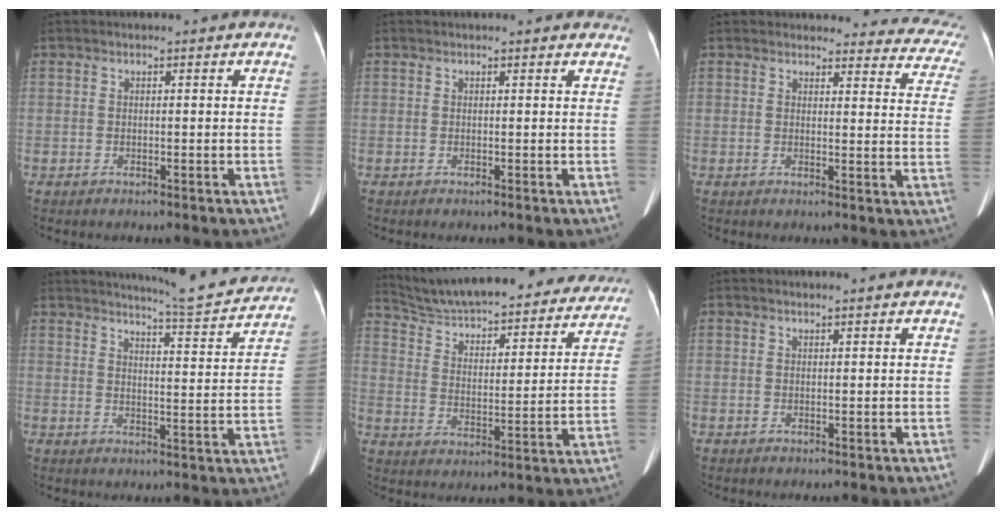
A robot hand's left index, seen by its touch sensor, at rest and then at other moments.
{"total": 3.8, "force": [3.4, 1.5, 0.8], "torque": [-0.004, 0.016, 0.023]}
{"total": 15.3, "force": [14.8, 3.7, 1.4], "torque": [0.032, -0.083, 0.118]}
{"total": 12.3, "force": [11.8, -0.2, 3.3], "torque": [-0.053, -0.023, 0.147]}
{"total": 29.8, "force": [27.1, 6.4, 10.8], "torque": [-0.172, -0.037, 0.354]}
{"total": 1.1, "force": [1.1, -0.2, 0.2], "torque": [-0.014, 0.006, 0.019]}